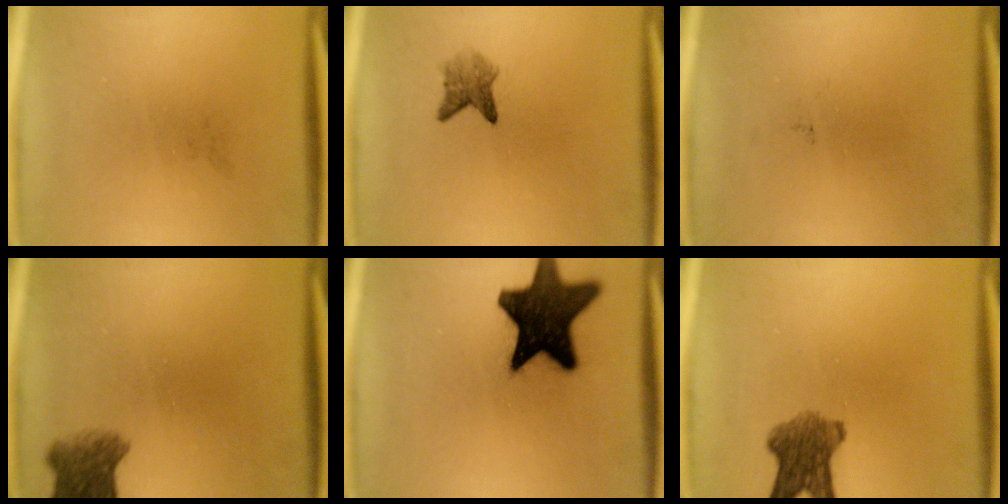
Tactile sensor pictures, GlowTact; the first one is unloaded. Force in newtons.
{"total": 2.7}
{"total": 0.0}
{"total": 5.0}
{"total": 18.0}
{"total": 6.9}